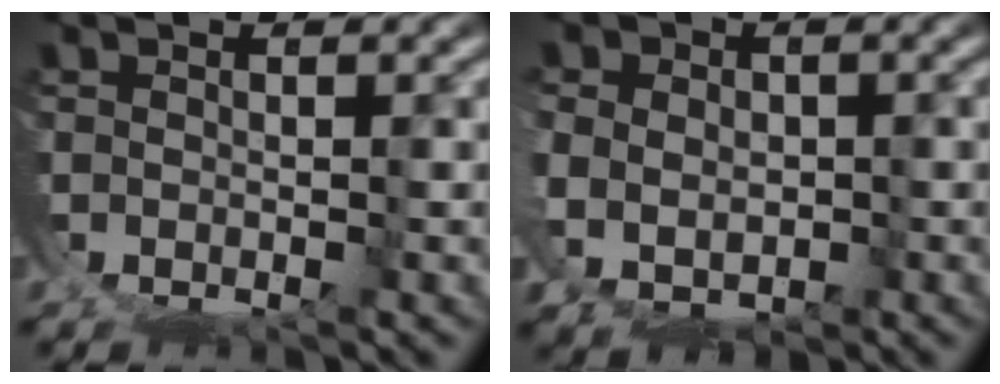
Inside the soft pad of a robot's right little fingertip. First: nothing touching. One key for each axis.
{"total": 5.4, "fx": -0.3, "fy": 4.2, "fz": 3.4, "tx": -0.077, "ty": -0.033, "tz": 0.013}